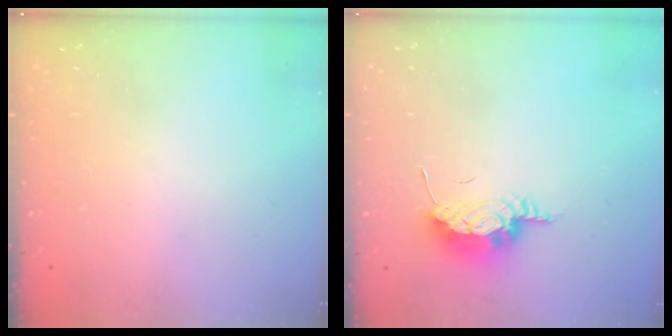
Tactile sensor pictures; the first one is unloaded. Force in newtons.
{"total": 8.3, "press": 8.3, "slide": 0.9}